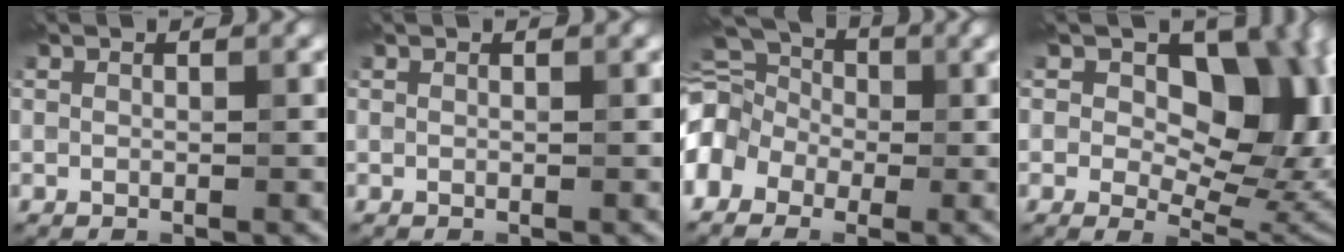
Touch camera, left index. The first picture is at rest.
{"total": 0.0}
{"total": 9.2, "force": [-1.4, 7.1, 5.8], "torque": [-0.117, 0.027, -0.060]}
{"total": 14.0, "force": [3.4, 8.7, 10.5], "torque": [-0.117, 0.009, 0.056]}